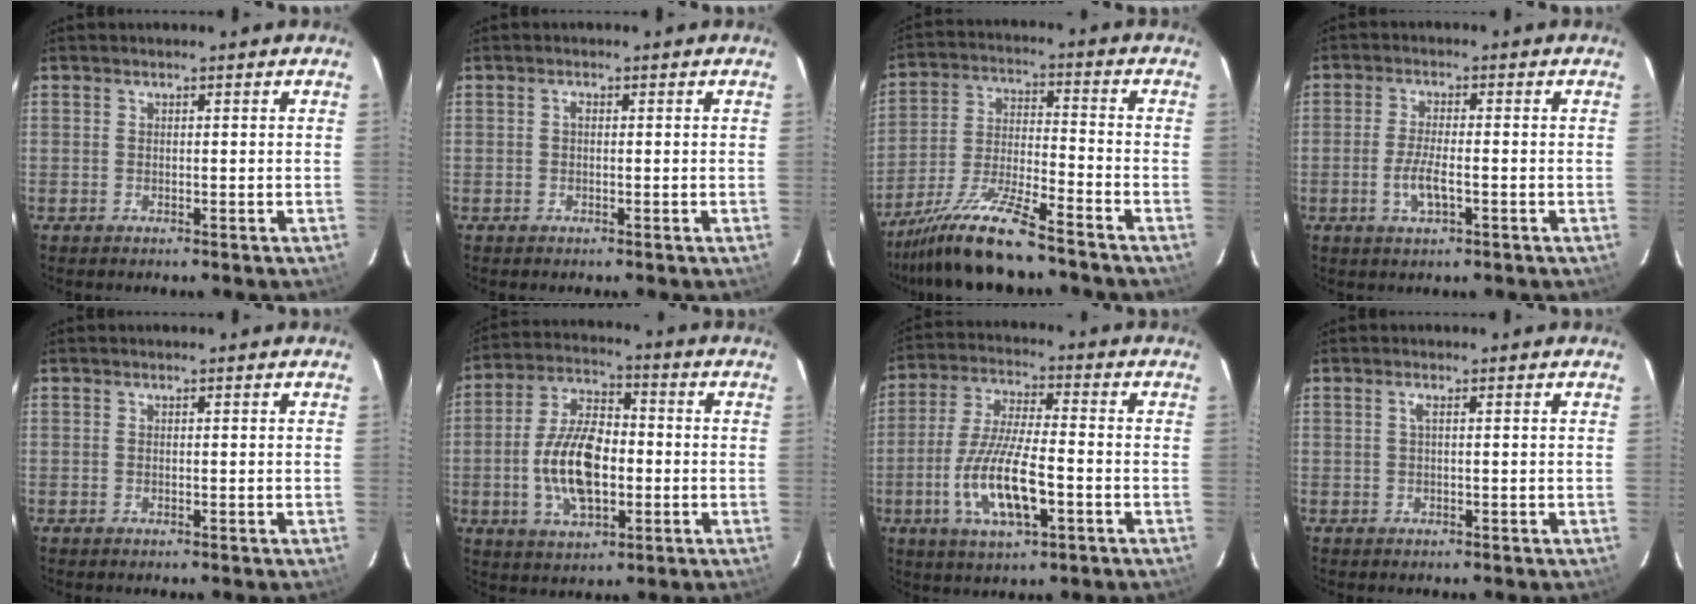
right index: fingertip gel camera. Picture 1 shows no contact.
{"total": 0.6, "force": [0.0, 0.4, 0.5], "torque": [-0.007, 0.004, -0.002]}
{"total": 13.0, "force": [-10.8, 1.0, 7.0], "torque": [-0.149, -0.010, -0.200]}
{"total": 4.9, "force": [-1.7, 1.3, 4.4], "torque": [-0.089, -0.006, -0.033]}
{"total": 0.0}
{"total": 13.7, "force": [-2.4, 7.2, 11.4], "torque": [-0.228, 0.008, -0.039]}
{"total": 13.1, "force": [-4.4, 3.5, 11.9], "torque": [-0.243, -0.011, -0.080]}
{"total": 0.9, "force": [0.1, -0.1, 0.9], "torque": [-0.017, 0.002, 0.001]}